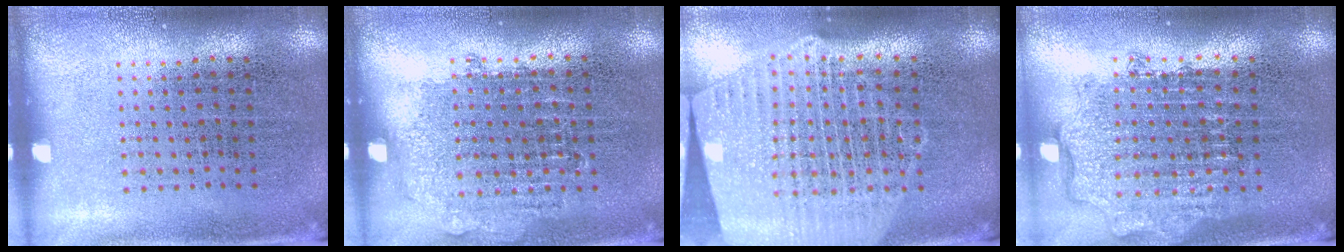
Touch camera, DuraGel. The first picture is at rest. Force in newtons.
{"total": 0.8, "press": 0.7, "slide": 0.3}
{"total": 2.7, "press": 2.3, "slide": 1.4}
{"total": 1.8, "press": 1.5, "slide": 1.1}